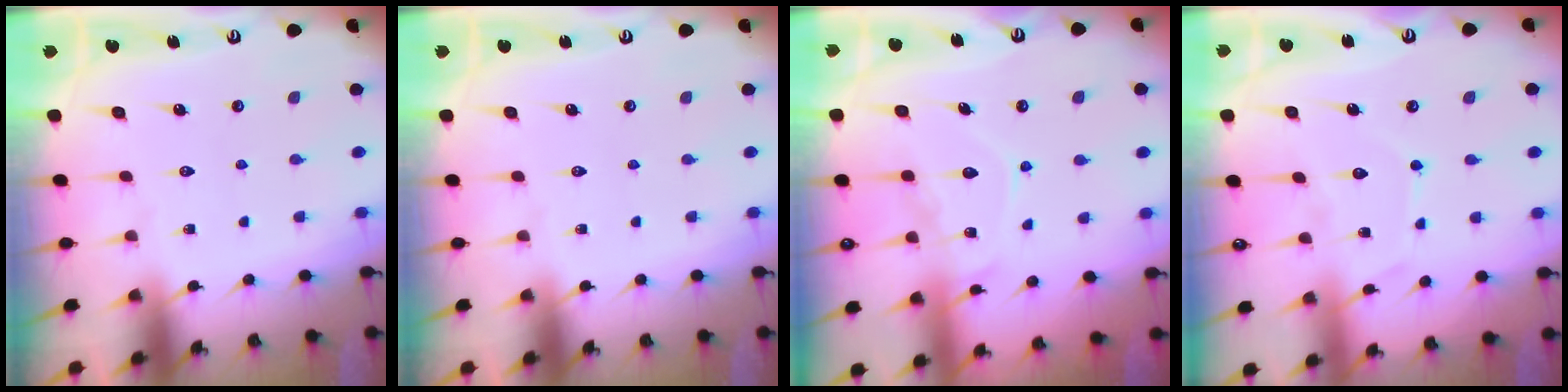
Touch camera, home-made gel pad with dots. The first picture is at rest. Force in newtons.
{"total": 0.0}
{"total": 12.1, "press": 12.0, "slide": 1.0}
{"total": 8.5, "press": 8.5, "slide": 0.7}